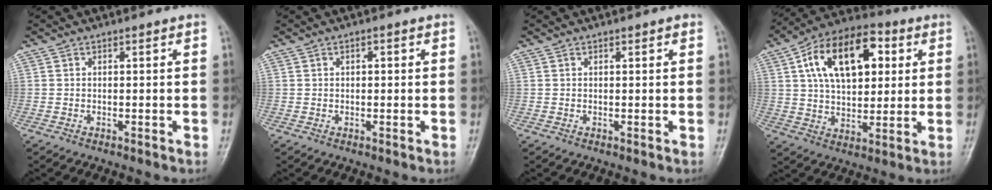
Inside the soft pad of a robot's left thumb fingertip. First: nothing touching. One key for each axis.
{"total": 1.1, "fx": 0.3, "fy": 0.6, "fz": 0.9, "tx": -0.010, "ty": 0.002, "tz": 0.005}
{"total": 0.6, "fx": 0.4, "fy": 0.3, "fz": 0.4, "tx": 0.000, "ty": 0.000, "tz": 0.004}
{"total": 18.3, "fx": 5.7, "fy": 10.6, "fz": 13.8, "tx": -0.194, "ty": 0.004, "tz": 0.091}